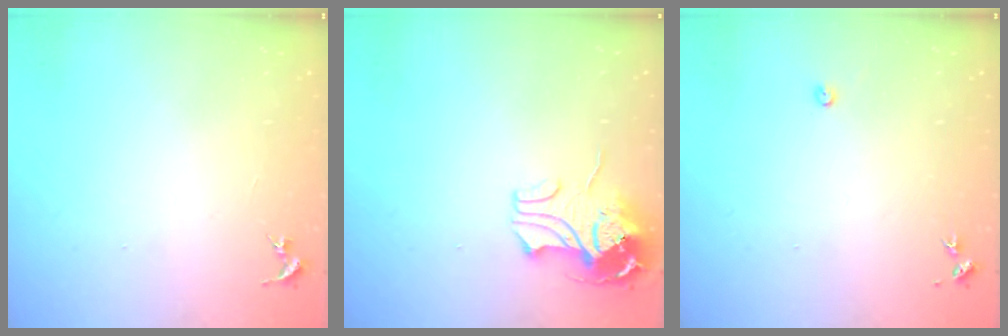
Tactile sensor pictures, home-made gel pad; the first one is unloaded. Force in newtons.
{"total": 10.9, "press": 10.9, "slide": 1.1}
{"total": 2.4, "press": 2.4, "slide": 0.3}